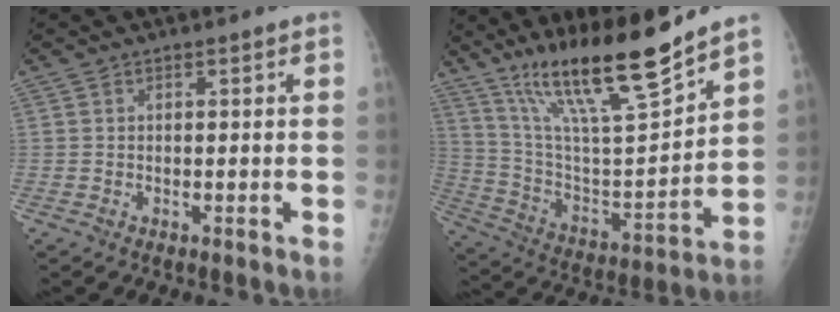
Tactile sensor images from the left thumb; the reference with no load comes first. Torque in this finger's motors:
{"motor_torque": [0.60, -0.16, 1.42, -1.35, 0.23]}